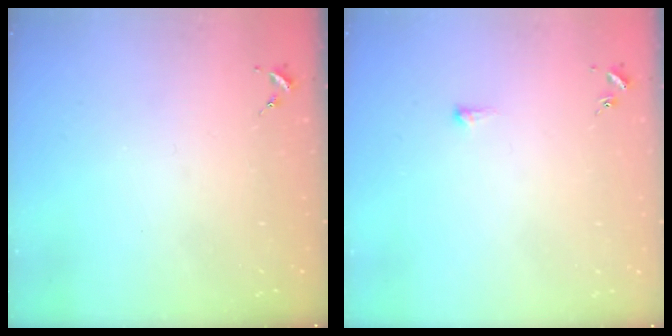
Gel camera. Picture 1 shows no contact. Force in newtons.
{"total": 3.4, "press": 3.4, "slide": 0.6}